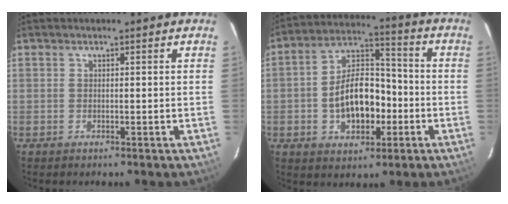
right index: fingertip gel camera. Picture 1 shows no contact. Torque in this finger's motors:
{"motor_torque": [1.29, -0.85, 0.54, 0.15]}